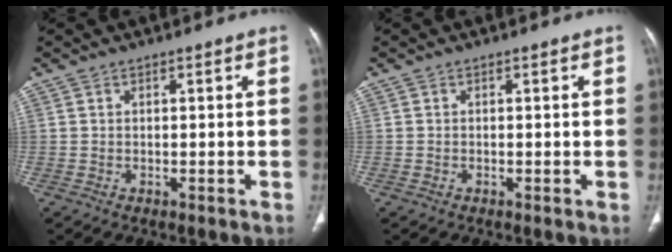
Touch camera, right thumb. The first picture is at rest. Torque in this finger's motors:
{"motor_torque": [0.70, 0.55, -0.22, -0.05, -0.01]}